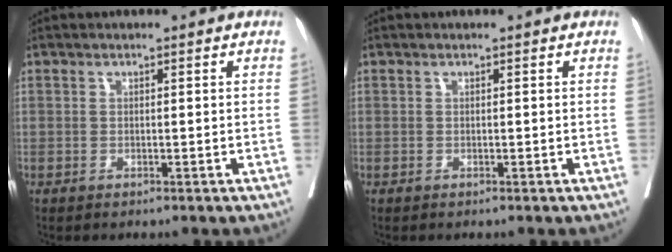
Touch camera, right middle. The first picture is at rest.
{"total": 0.0}